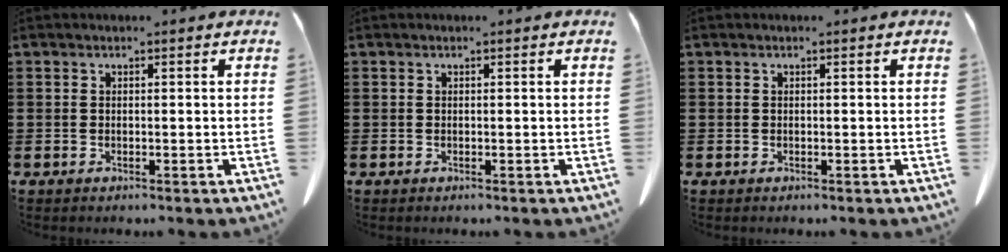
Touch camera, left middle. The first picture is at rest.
{"total": 0.0}
{"total": 0.0}